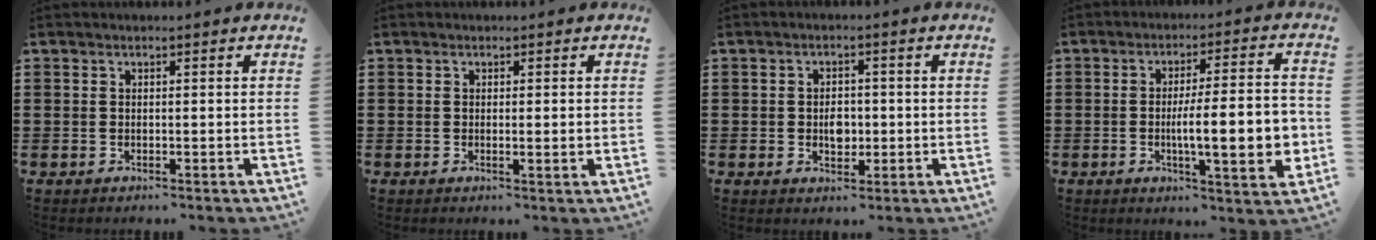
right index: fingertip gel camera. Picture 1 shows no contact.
{"total": 1.1, "force": [0.1, 0.0, 1.1], "torque": [-0.021, -0.003, 0.002]}
{"total": 3.1, "force": [-0.3, 2.1, 2.3], "torque": [-0.038, 0.001, -0.009]}
{"total": 12.2, "force": [-1.8, 2.8, 11.7], "torque": [-0.164, -0.008, -0.035]}